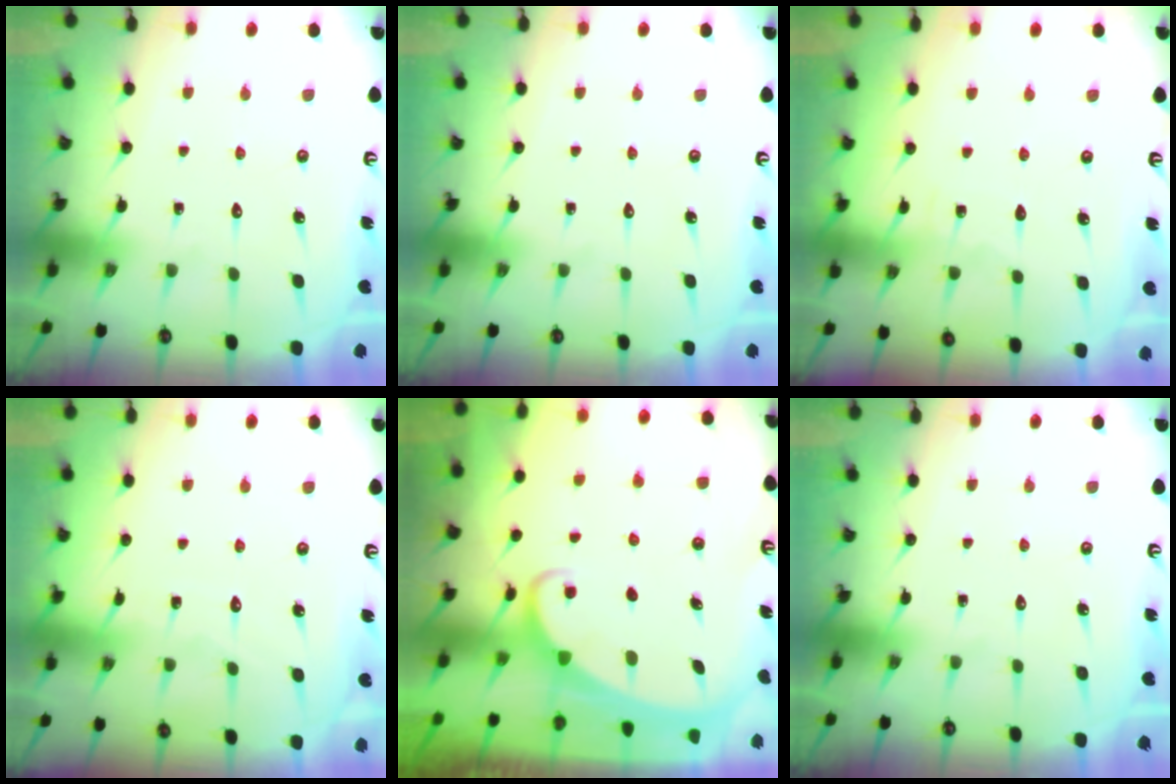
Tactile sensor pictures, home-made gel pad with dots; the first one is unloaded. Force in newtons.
{"total": 0.0}
{"total": 4.2, "press": 4.2, "slide": 0.4}
{"total": 3.8, "press": 3.8, "slide": 0.5}
{"total": 1.9, "press": 1.9, "slide": 0.1}
{"total": 0.0}